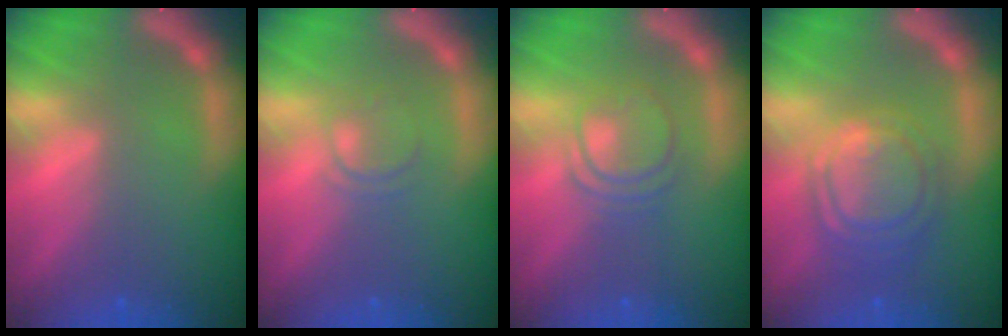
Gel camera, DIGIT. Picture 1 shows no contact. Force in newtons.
{"total": 2.0}
{"total": 4.0}
{"total": 7.0}